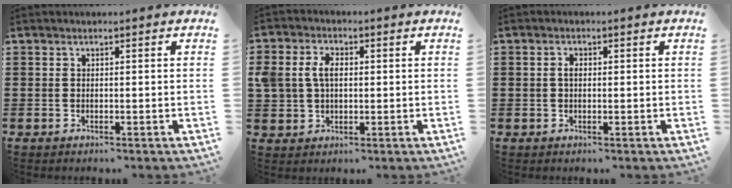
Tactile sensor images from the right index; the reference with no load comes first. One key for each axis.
{"total": 4.9, "fx": 0.8, "fy": 3.5, "fz": 3.4, "tx": -0.092, "ty": 0.008, "tz": 0.007}
{"total": 1.4, "fx": 0.1, "fy": 0.7, "fz": 1.1, "tx": -0.024, "ty": 0.005, "tz": 0.001}